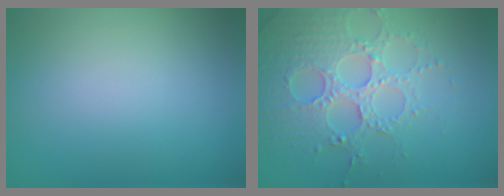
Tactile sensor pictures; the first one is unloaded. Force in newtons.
{"total": 4.9, "press": 4.7, "slide": 1.4}